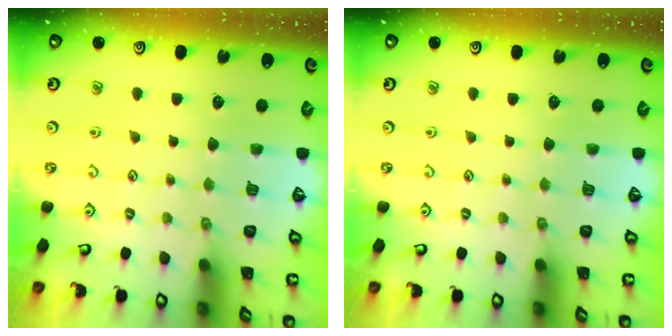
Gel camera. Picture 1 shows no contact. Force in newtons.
{"total": 0.0}